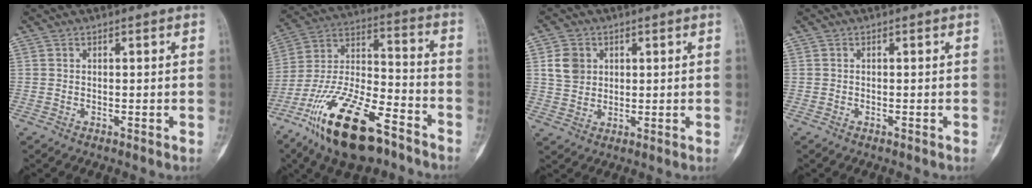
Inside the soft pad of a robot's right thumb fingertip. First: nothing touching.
{"total": 22.1, "force": [-13.8, 8.4, 15.0], "torque": [-0.300, 0.067, -0.251]}
{"total": 5.7, "force": [1.7, 4.7, 2.6], "torque": [-0.030, -0.004, 0.033]}
{"total": 0.0}